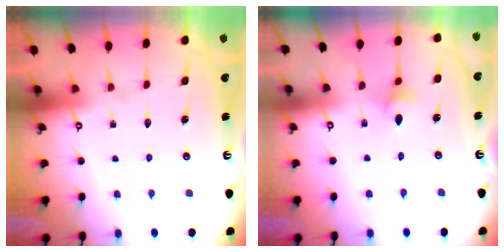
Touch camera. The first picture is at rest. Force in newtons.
{"total": 3.4, "press": 3.3, "slide": 0.6}